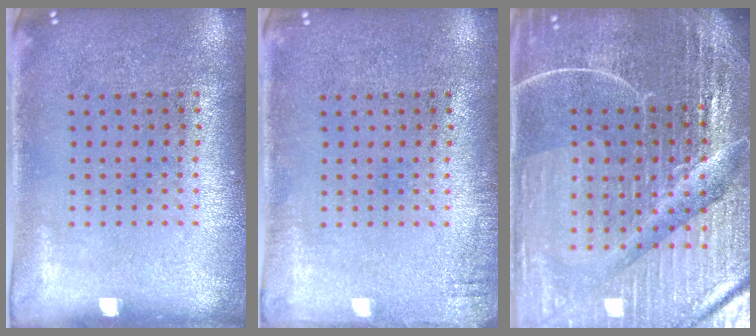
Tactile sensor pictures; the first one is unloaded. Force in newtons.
{"total": 1.3, "press": 1.3, "slide": 0.1}
{"total": 6.9, "press": 6.1, "slide": 3.3}